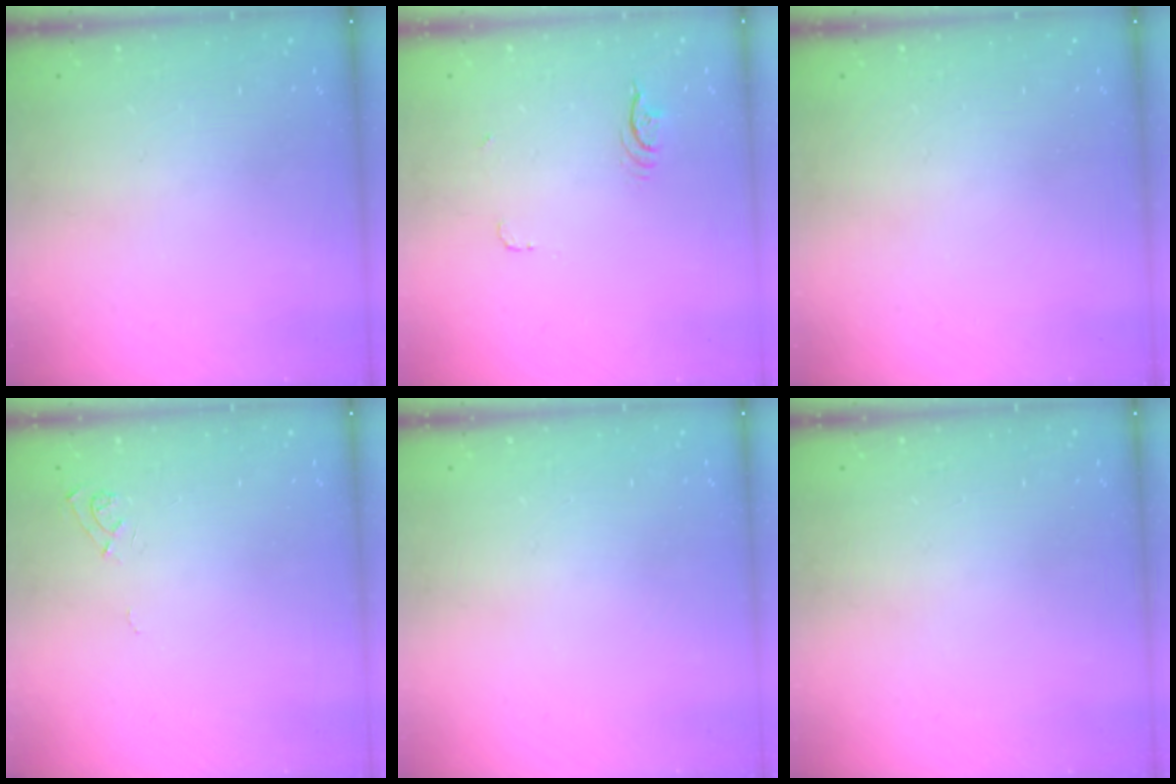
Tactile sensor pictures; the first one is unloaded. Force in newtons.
{"total": 3.8, "press": 3.5, "slide": 1.6}
{"total": 0.0}
{"total": 6.8, "press": 6.8, "slide": 0.6}
{"total": 0.0}
{"total": 0.0}